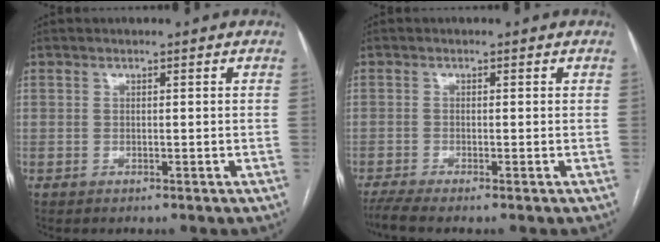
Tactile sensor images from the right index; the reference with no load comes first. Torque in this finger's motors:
{"motor_torque": [0.35, -0.38, 0.12, 0.02]}